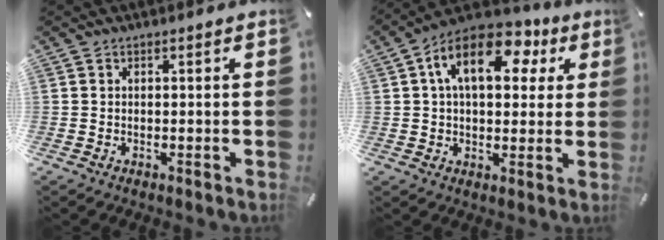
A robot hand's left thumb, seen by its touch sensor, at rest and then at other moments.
{"total": 15.1, "force": [5.5, 8.6, 11.1], "torque": [-0.181, -0.004, 0.090]}